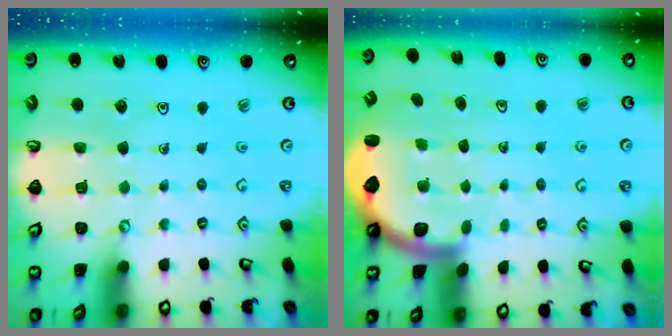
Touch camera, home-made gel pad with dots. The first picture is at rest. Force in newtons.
{"total": 2.4, "press": 2.4, "slide": 0.3}